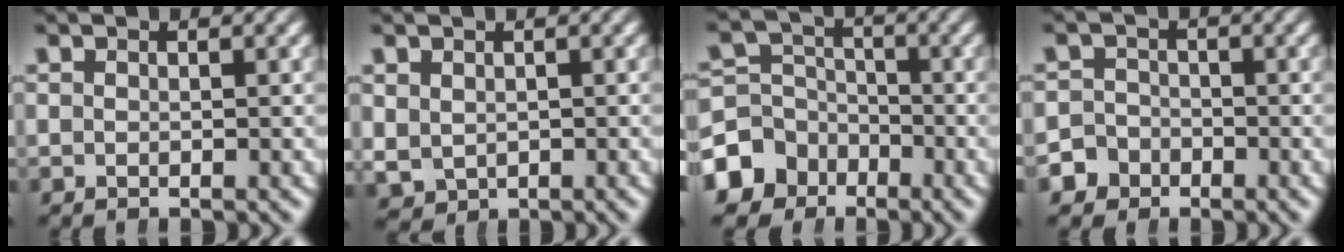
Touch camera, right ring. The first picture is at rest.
{"total": 2.9, "force": [-0.4, 2.8, 0.9], "torque": [-0.026, -0.027, 0.015]}
{"total": 7.8, "force": [-3.5, 6.6, 2.4], "torque": [-0.038, -0.036, -0.052]}
{"total": 4.8, "force": [-2.7, 4.0, 0.2], "torque": [-0.007, -0.016, -0.048]}